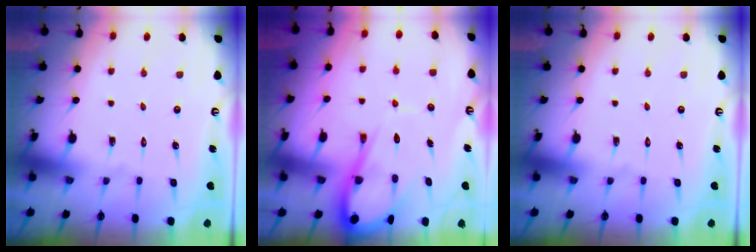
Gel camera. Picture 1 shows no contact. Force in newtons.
{"total": 11.1, "press": 11.0, "slide": 1.2}
{"total": 0.0}